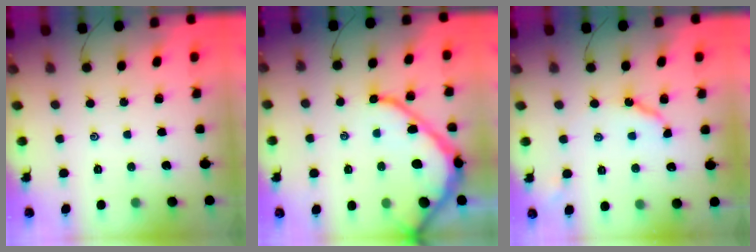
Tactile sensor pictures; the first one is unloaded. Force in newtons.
{"total": 12.2, "press": 12.1, "slide": 1.4}
{"total": 6.2, "press": 6.2, "slide": 0.7}